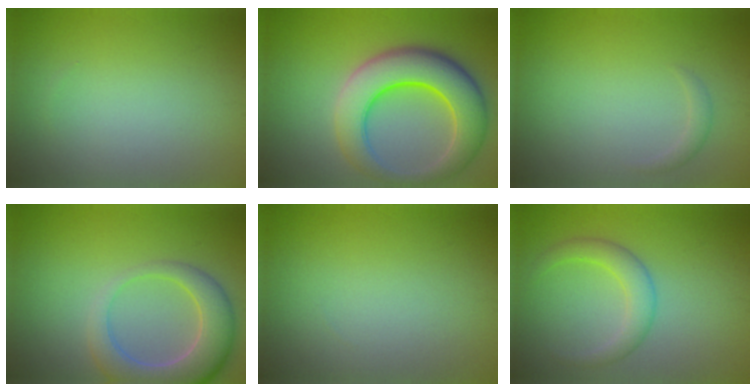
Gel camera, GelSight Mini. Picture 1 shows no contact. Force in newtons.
{"total": 9.1, "press": 9.1, "slide": 0.1}
{"total": 0.9, "press": 0.9, "slide": 0.1}
{"total": 6.5, "press": 6.4, "slide": 0.7}
{"total": 0.0}
{"total": 3.0, "press": 3.0, "slide": 0.1}